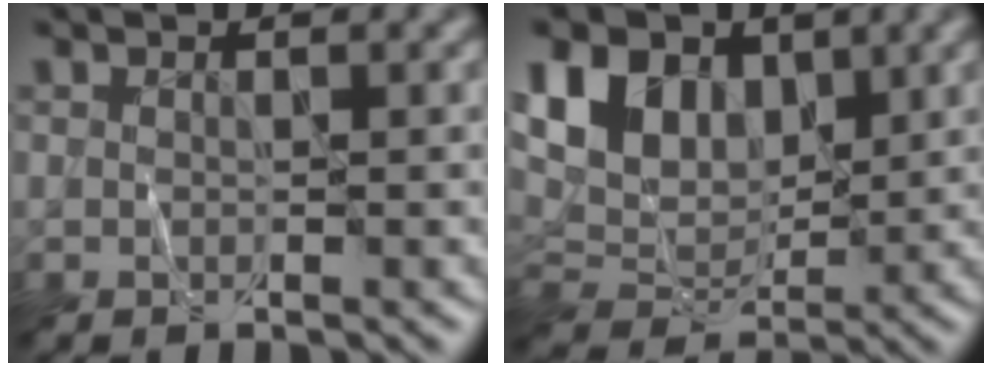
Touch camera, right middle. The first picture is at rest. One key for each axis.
{"total": 8.8, "fx": 3.6, "fy": 6.0, "fz": 5.4, "tx": -0.121, "ty": 0.014, "tz": 0.059}